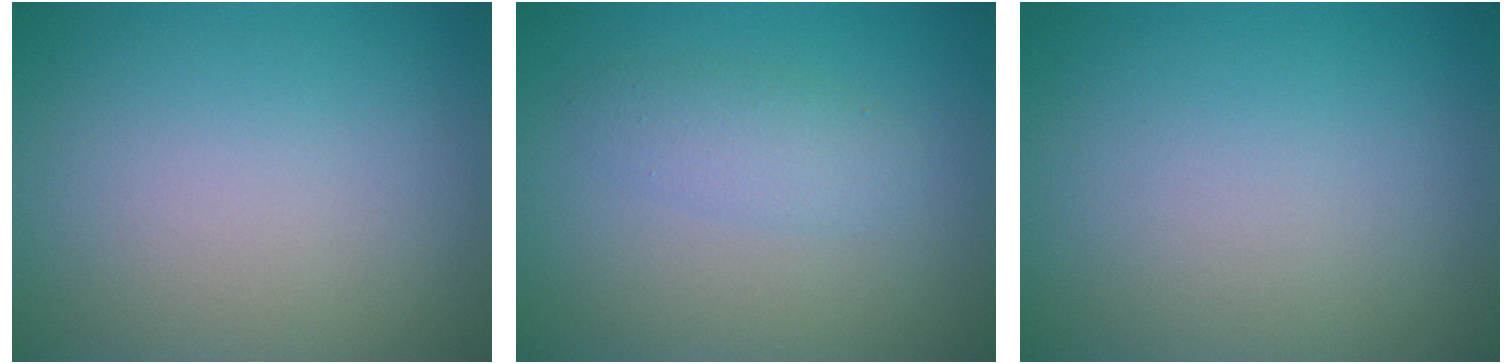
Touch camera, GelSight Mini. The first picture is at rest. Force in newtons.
{"total": 2.2, "press": 2.2, "slide": 0.1}
{"total": 0.0}